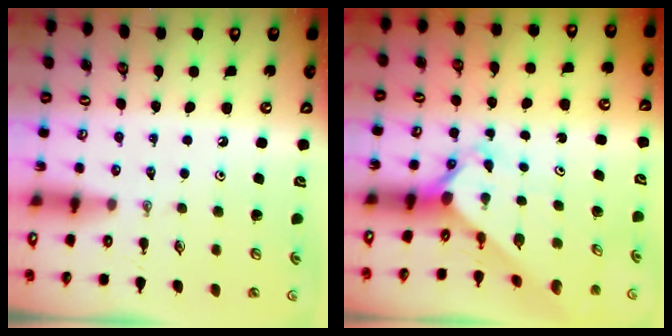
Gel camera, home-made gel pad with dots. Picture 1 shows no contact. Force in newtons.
{"total": 2.3, "press": 2.3, "slide": 0.1}